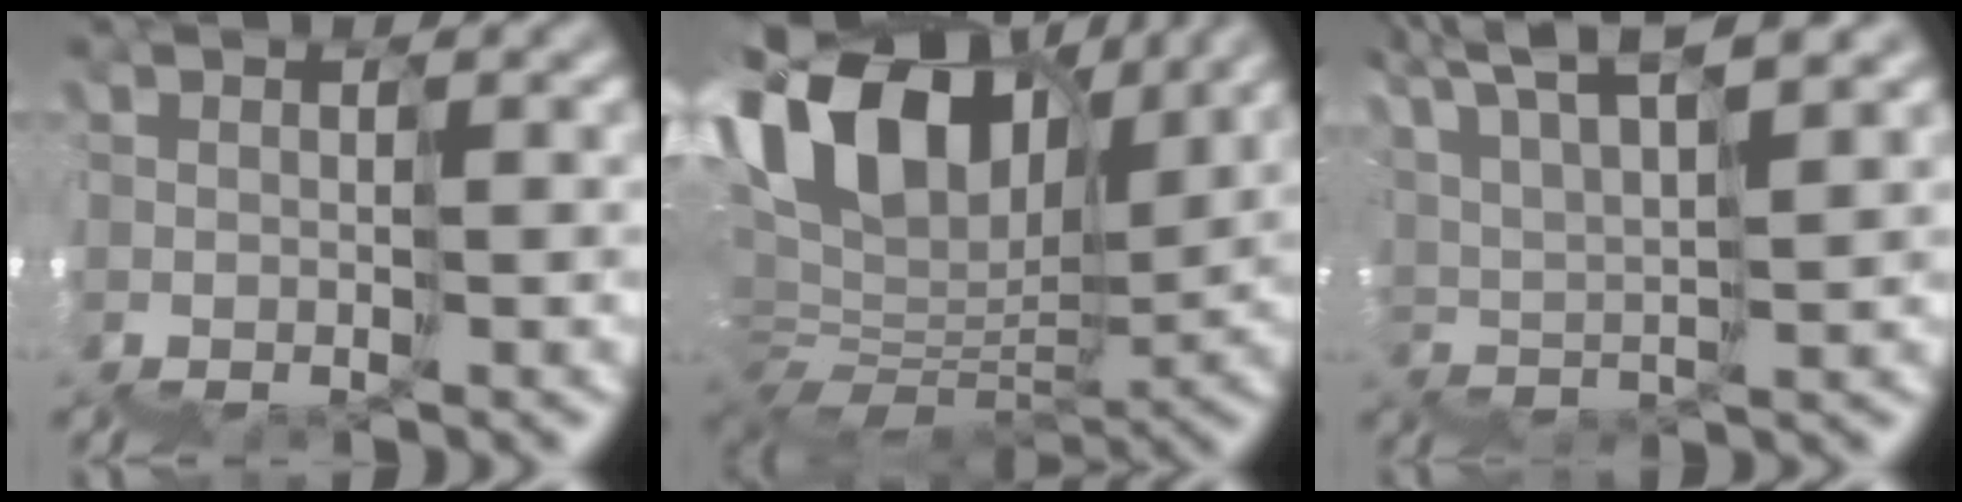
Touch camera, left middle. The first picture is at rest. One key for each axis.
{"total": 9.0, "fx": 7.1, "fy": 4.6, "fz": 3.0, "tx": -0.084, "ty": 0.057, "tz": 0.116}
{"total": 6.5, "fx": 6.5, "fy": -0.5, "fz": 0.6, "tx": -0.039, "ty": 0.047, "tz": 0.097}